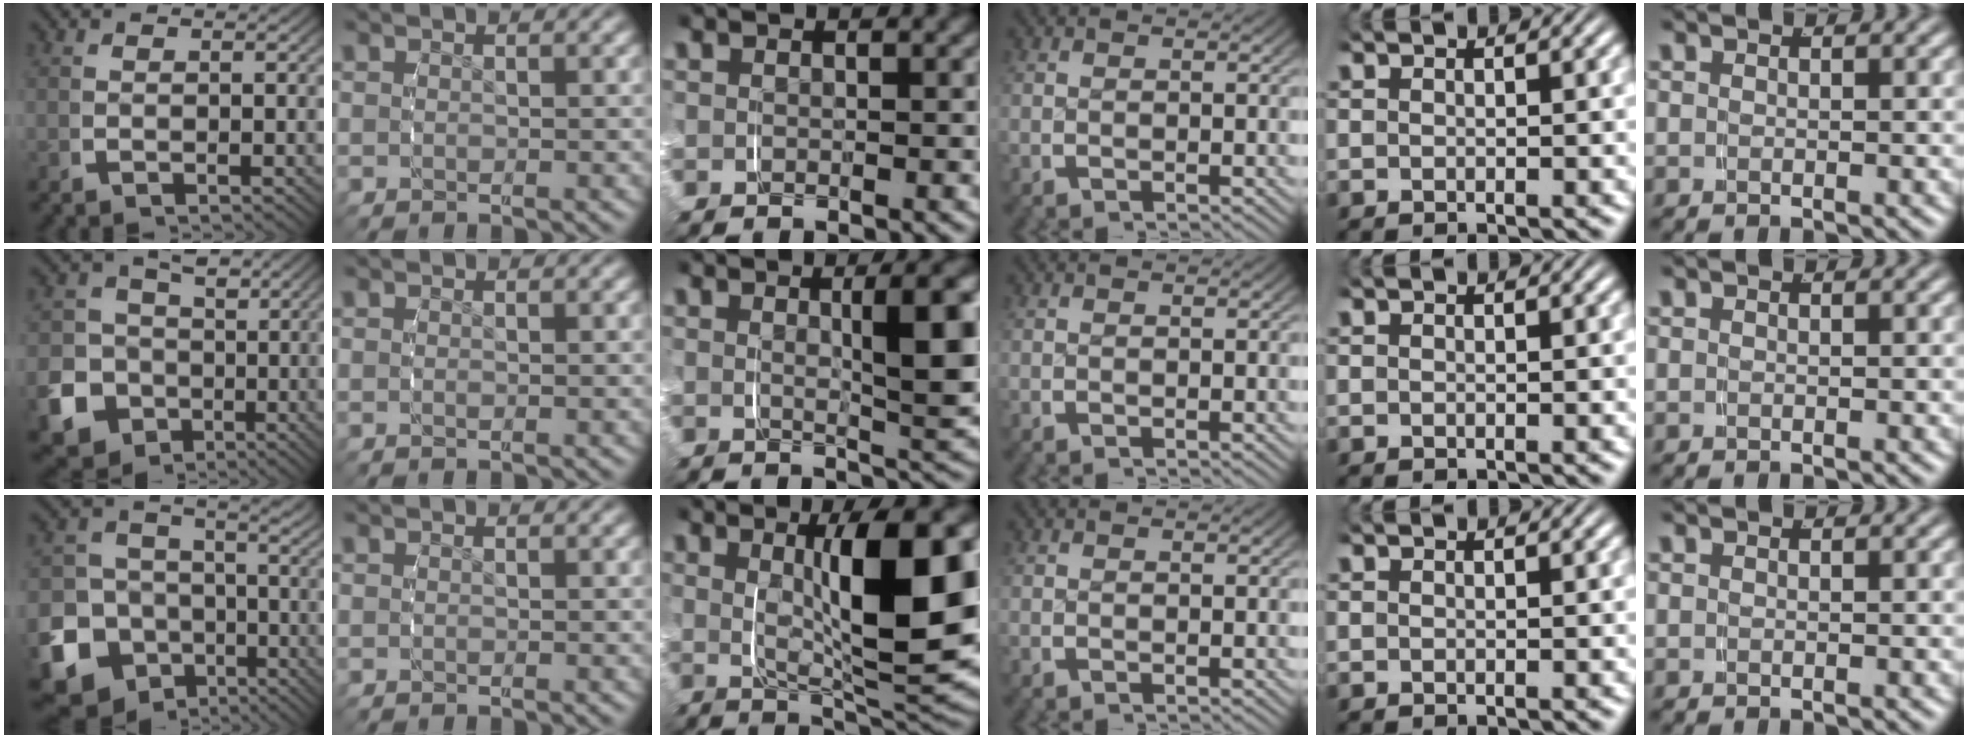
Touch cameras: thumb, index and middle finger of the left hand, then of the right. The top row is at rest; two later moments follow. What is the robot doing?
{"motion": "grasp_and_lifting", "object": "ribbon"}